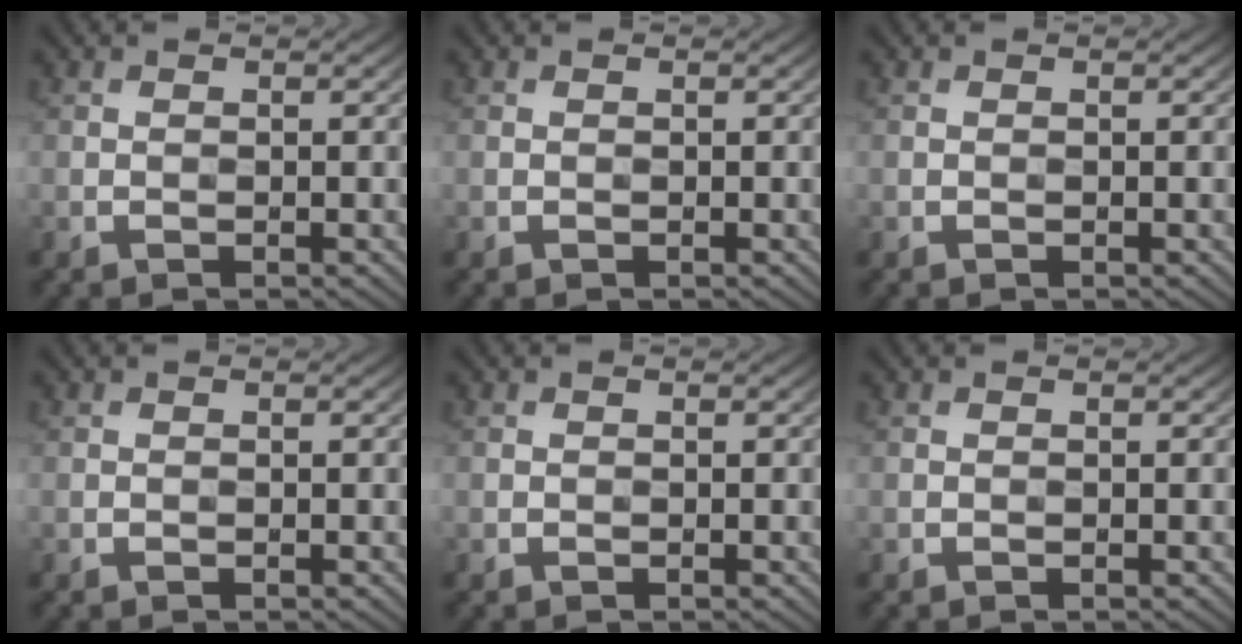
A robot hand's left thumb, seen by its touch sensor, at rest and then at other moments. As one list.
[{"total": 0.0}, {"total": 0.0}, {"total": 0.0}, {"total": 0.0}, {"total": 0.0}]